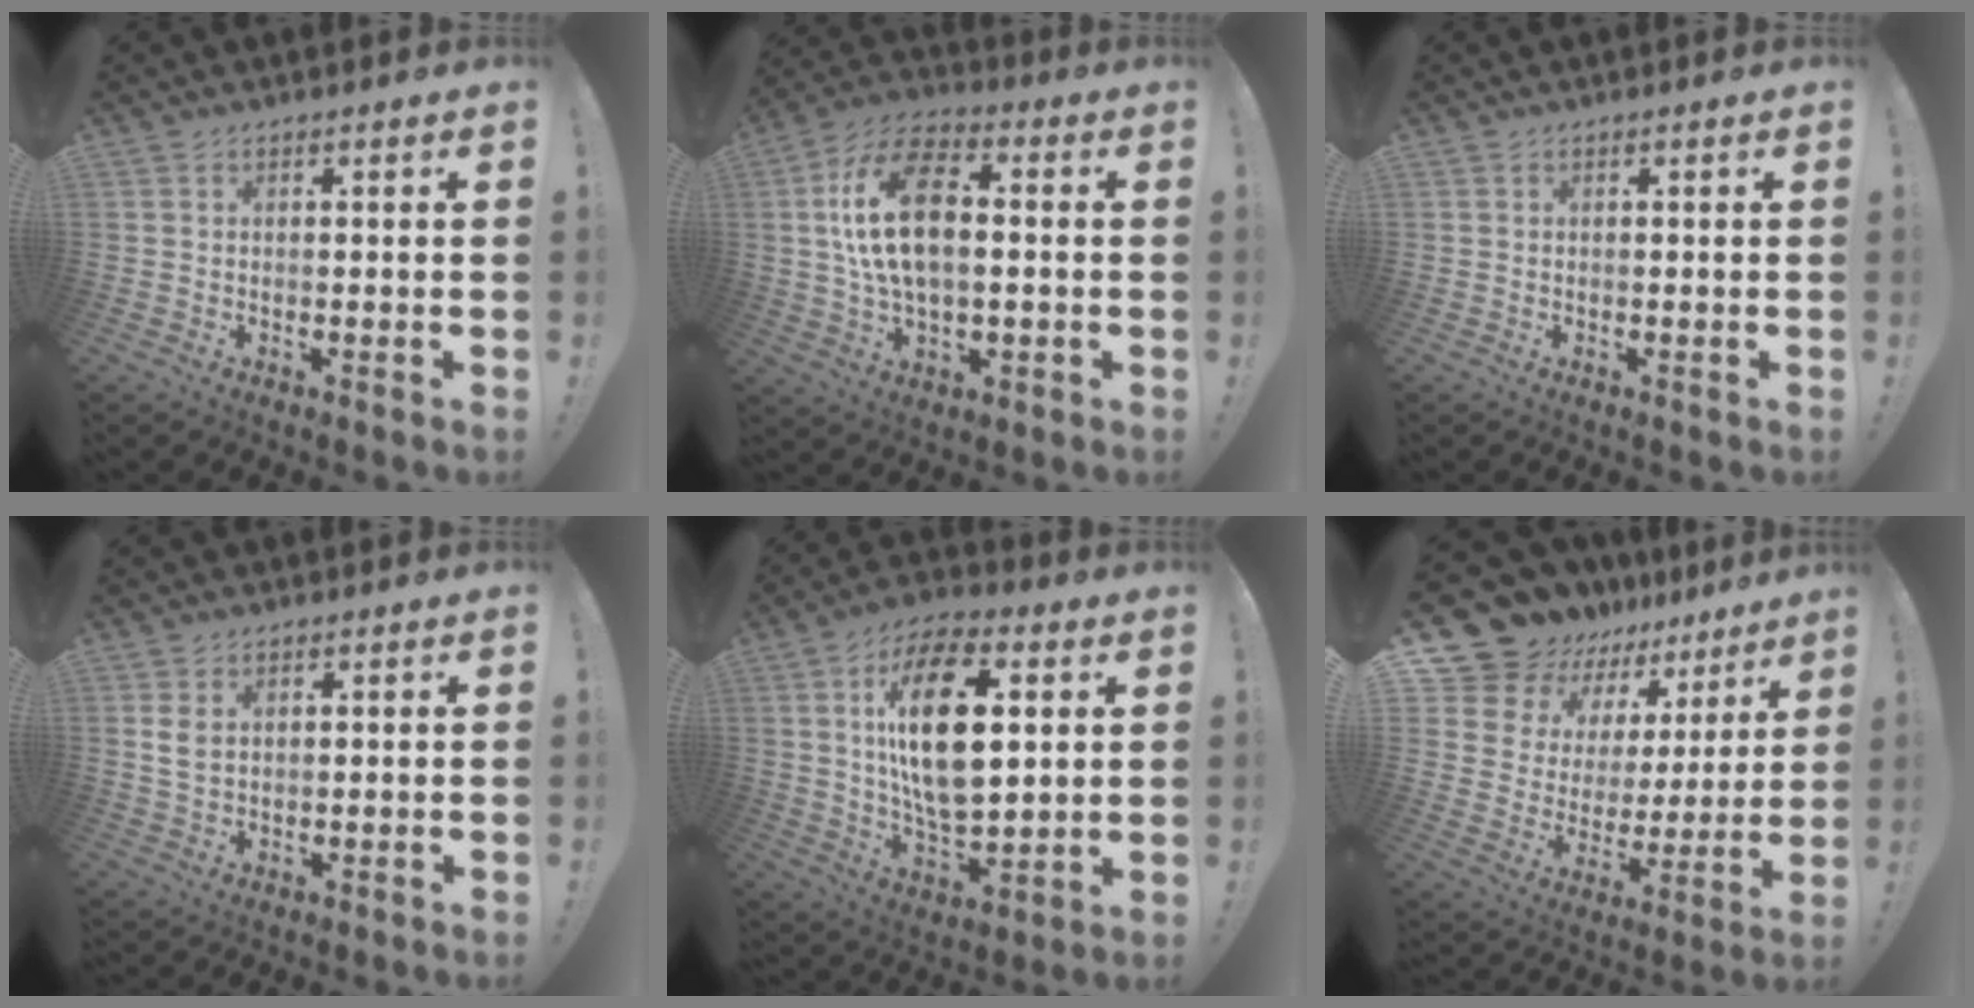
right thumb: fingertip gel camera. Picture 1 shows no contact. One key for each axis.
{"total": 17.9, "fx": 1.4, "fy": 11.0, "fz": 14.1, "tx": -0.249, "ty": 0.012, "tz": 0.022}
{"total": 0.0}
{"total": 4.0, "fx": 1.4, "fy": 2.6, "fz": 2.7, "tx": -0.053, "ty": -0.002, "tz": 0.025}
{"total": 21.5, "fx": 5.0, "fy": 11.4, "fz": 17.6, "tx": -0.315, "ty": -0.001, "tz": 0.081}
{"total": 13.4, "fx": 11.8, "fy": 6.1, "fz": 1.8, "tx": -0.057, "ty": -0.104, "tz": 0.229}